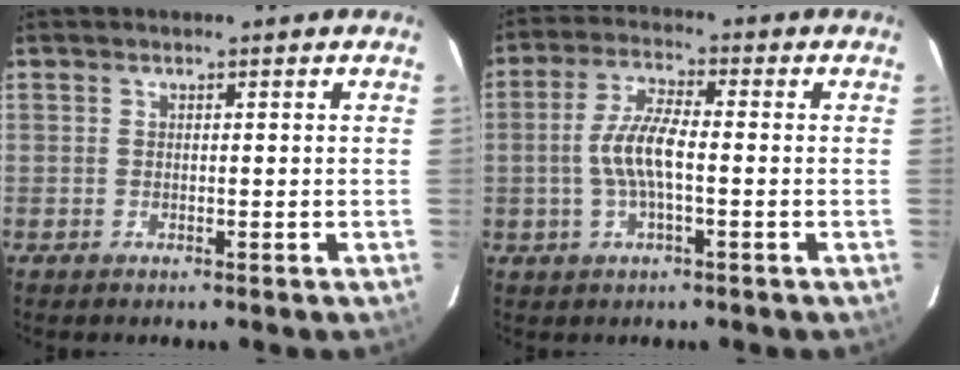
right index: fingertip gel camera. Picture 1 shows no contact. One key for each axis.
{"total": 7.3, "fx": -1.2, "fy": 2.0, "fz": 6.9, "tx": -0.141, "ty": 0.007, "tz": -0.023}